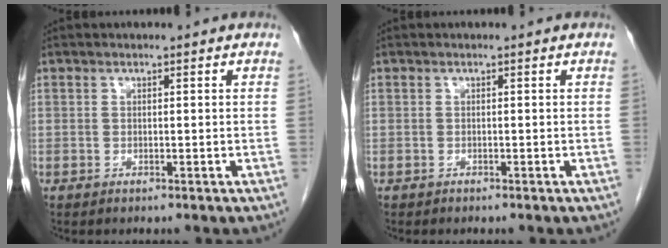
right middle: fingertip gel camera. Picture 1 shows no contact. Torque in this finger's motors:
{"motor_torque": [-0.08, 0.12, -0.03, 0.00]}